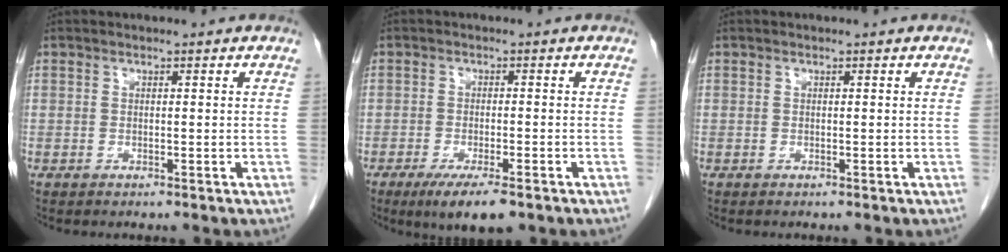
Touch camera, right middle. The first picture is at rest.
{"total": 6.4, "force": [-4.1, 1.4, 4.7], "torque": [-0.076, -0.013, -0.063]}
{"total": 0.0}